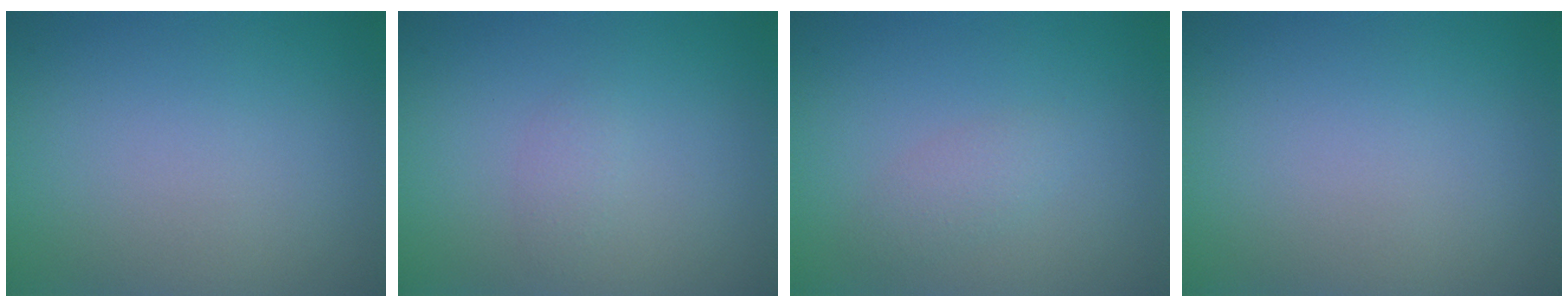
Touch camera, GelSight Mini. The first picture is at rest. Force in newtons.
{"total": 0.8, "press": 0.8, "slide": 0.0}
{"total": 1.4, "press": 1.4, "slide": 0.1}
{"total": 0.0}